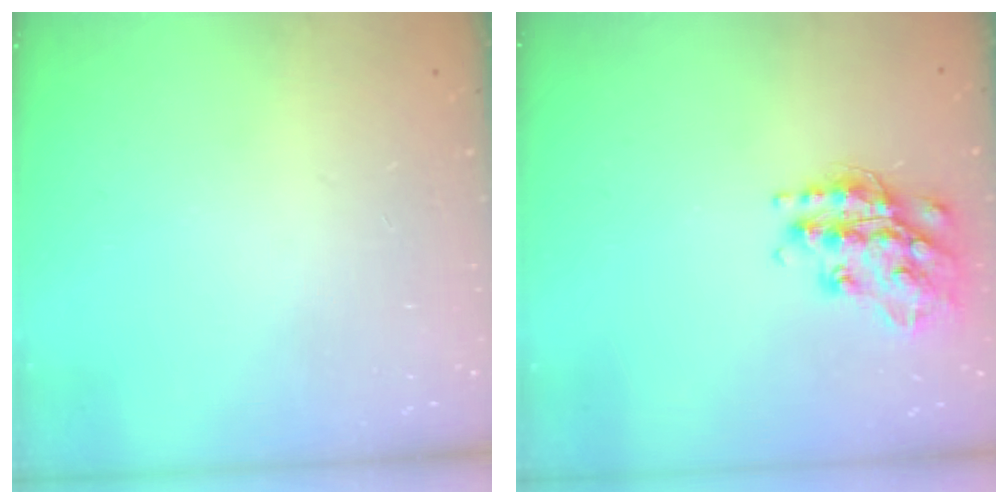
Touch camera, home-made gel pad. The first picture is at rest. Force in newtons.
{"total": 16.9, "press": 16.9, "slide": 1.2}